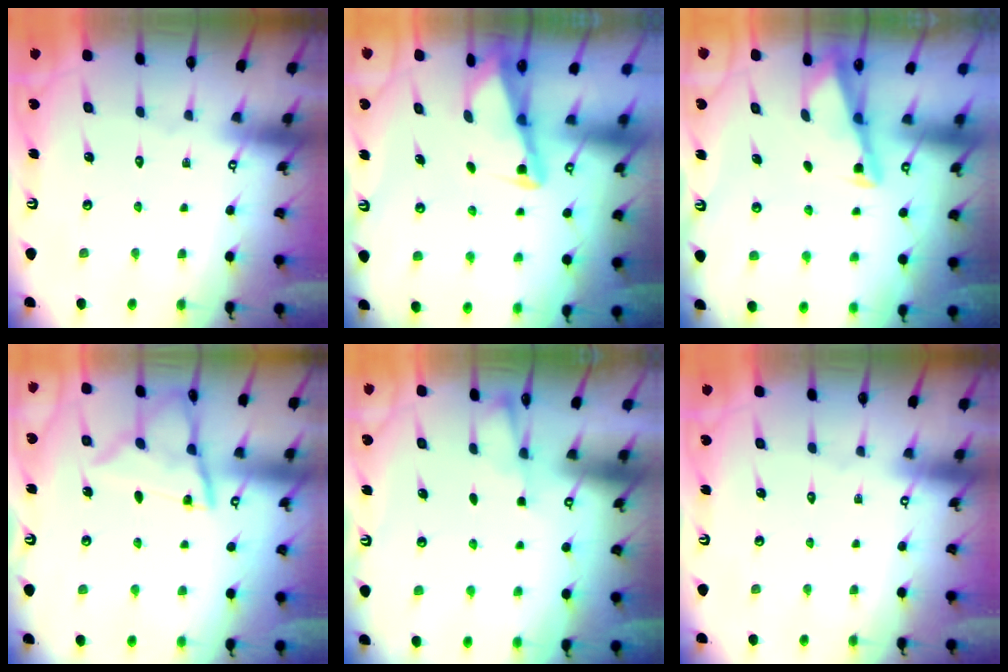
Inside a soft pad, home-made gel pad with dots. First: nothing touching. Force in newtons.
{"total": 3.0, "press": 3.0, "slide": 0.4}
{"total": 3.0, "press": 3.0, "slide": 0.3}
{"total": 11.0, "press": 11.0, "slide": 0.4}
{"total": 2.4, "press": 2.4, "slide": 0.4}
{"total": 0.0}